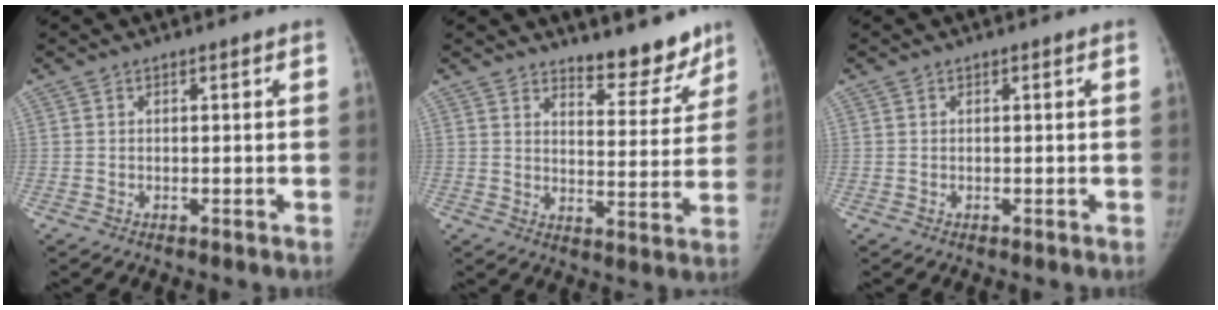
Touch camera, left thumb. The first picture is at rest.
{"total": 9.3, "force": [8.1, 3.1, 3.5], "torque": [-0.008, -0.069, 0.116]}
{"total": 0.0}